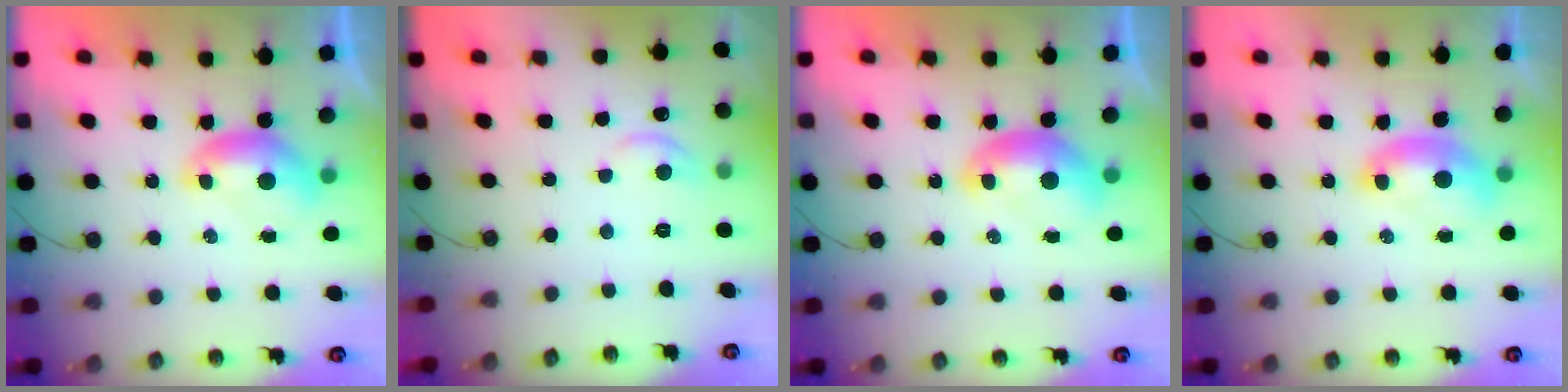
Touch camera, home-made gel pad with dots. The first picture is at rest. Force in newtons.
{"total": 2.2, "press": 2.0, "slide": 0.9}
{"total": 1.2, "press": 1.1, "slide": 0.6}
{"total": 2.0, "press": 1.9, "slide": 0.6}